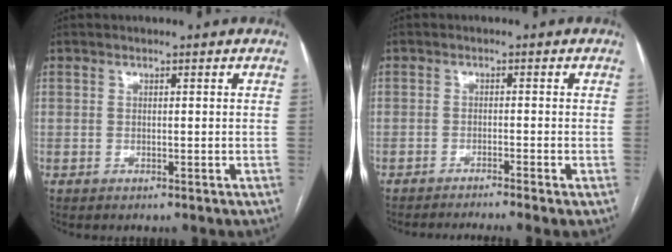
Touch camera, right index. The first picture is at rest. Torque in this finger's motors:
{"motor_torque": [1.66, -0.47, 0.15, 0.05]}